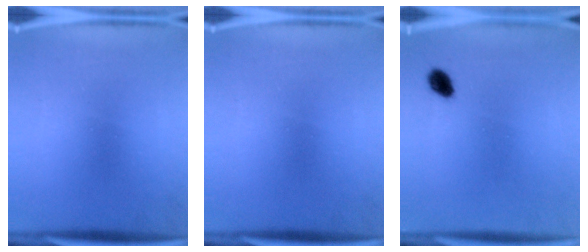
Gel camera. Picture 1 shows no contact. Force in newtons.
{"total": 0.0}
{"total": 2.9}